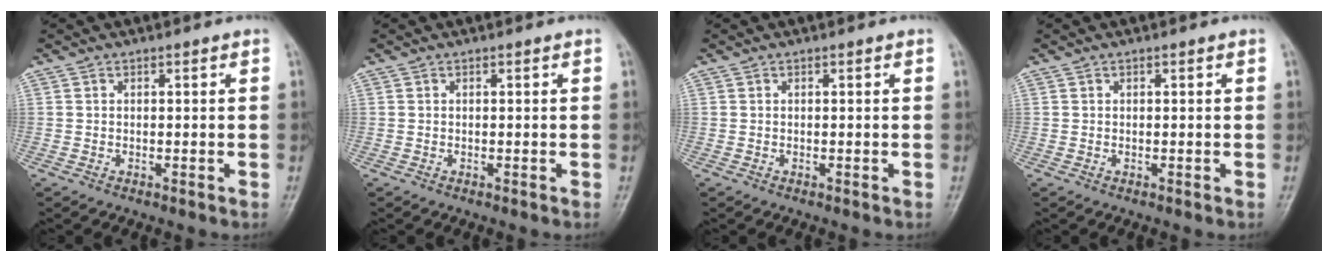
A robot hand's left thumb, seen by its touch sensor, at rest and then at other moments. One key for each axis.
{"total": 0.0}
{"total": 0.0}
{"total": 0.0}